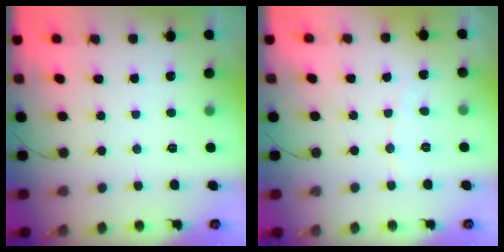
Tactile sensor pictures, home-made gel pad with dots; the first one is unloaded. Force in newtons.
{"total": 3.0, "press": 3.0, "slide": 0.3}